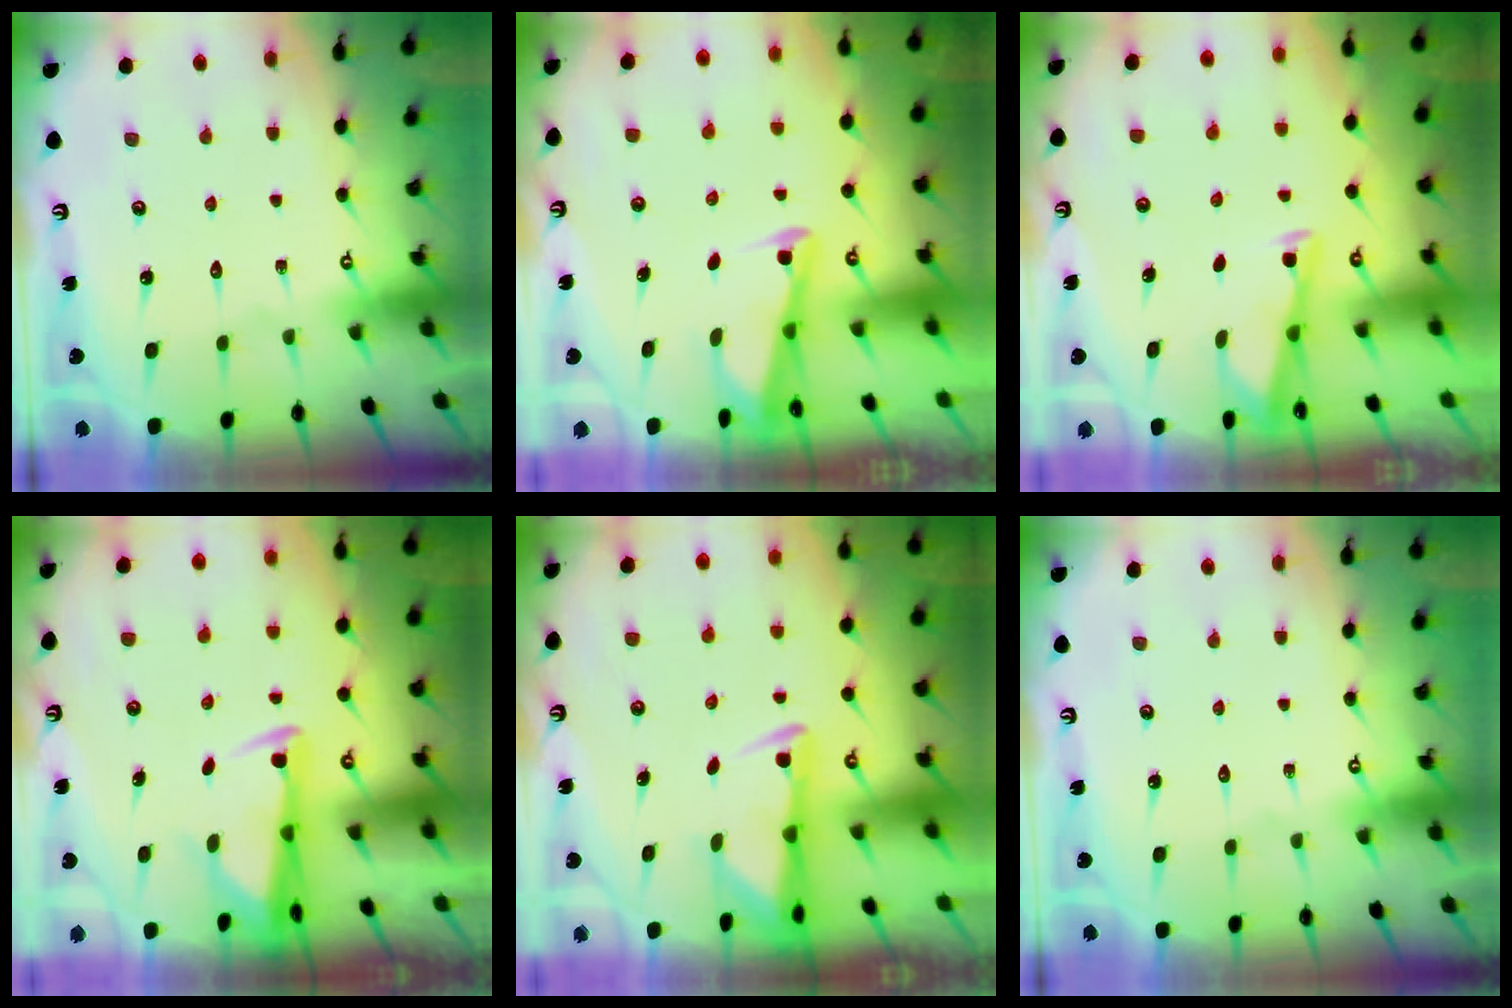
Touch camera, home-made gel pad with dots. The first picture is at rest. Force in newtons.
{"total": 2.7, "press": 2.6, "slide": 0.3}
{"total": 3.3, "press": 3.3, "slide": 0.3}
{"total": 3.1, "press": 2.9, "slide": 1.0}
{"total": 2.8, "press": 2.8, "slide": 0.5}
{"total": 0.0}